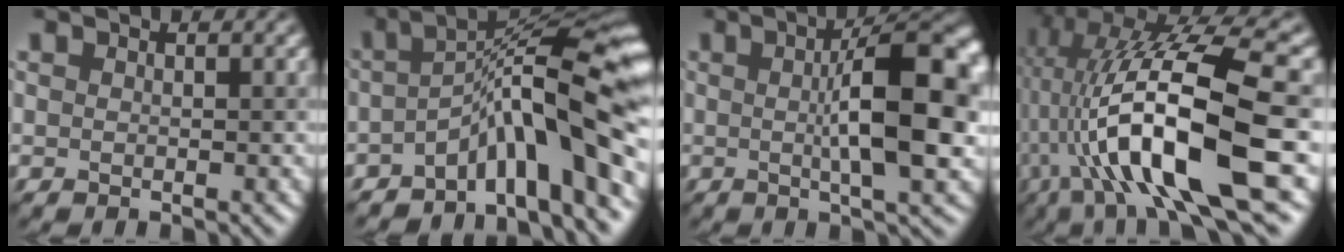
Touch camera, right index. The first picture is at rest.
{"total": 9.6, "force": [-3.2, 2.2, 8.7], "torque": [-0.116, 0.022, -0.067]}
{"total": 9.3, "force": [0.6, 2.2, 9.0], "torque": [-0.124, 0.010, 0.008]}
{"total": 14.6, "force": [-2.2, 3.3, 14.0], "torque": [-0.234, 0.019, -0.031]}